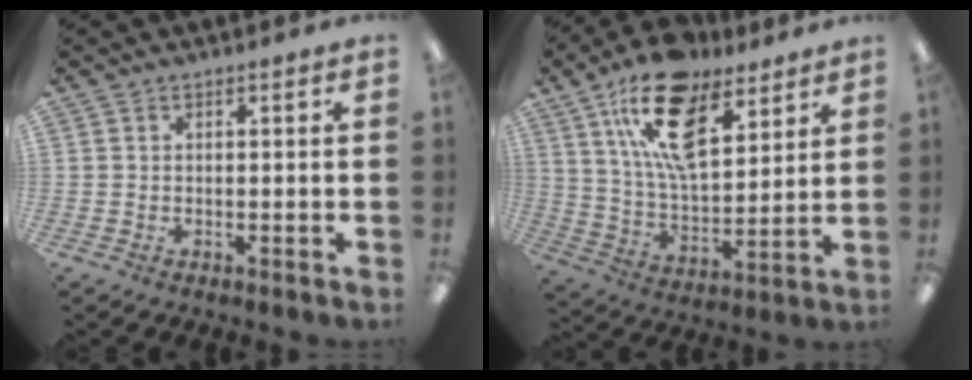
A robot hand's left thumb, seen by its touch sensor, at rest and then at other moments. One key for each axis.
{"total": 19.1, "fx": 11.7, "fy": 8.9, "fz": 12.2, "tx": -0.219, "ty": -0.042, "tz": 0.208}